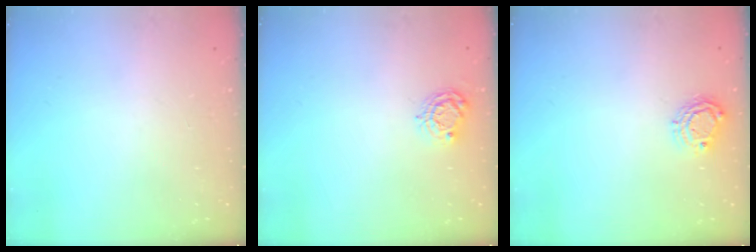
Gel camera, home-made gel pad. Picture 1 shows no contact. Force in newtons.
{"total": 5.9, "press": 5.9, "slide": 0.2}
{"total": 6.3, "press": 6.3, "slide": 0.4}